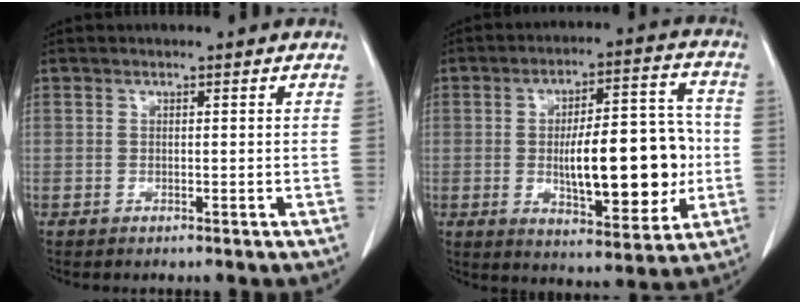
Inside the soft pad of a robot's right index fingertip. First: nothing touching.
{"total": 16.6, "force": [-1.5, 5.5, 15.6], "torque": [-0.238, 0.016, -0.014]}